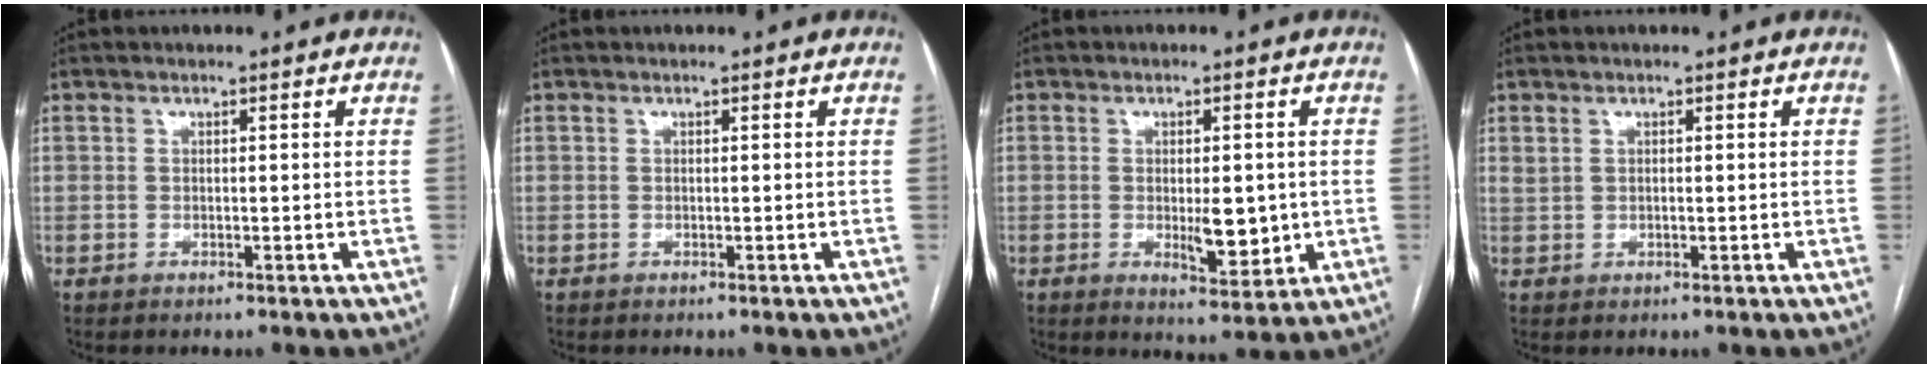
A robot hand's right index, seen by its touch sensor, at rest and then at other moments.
{"total": 0.0}
{"total": 6.1, "force": [-0.6, 2.3, 5.7], "torque": [-0.083, -0.010, -0.001]}
{"total": 1.2, "force": [0.6, 0.7, 0.8], "torque": [-0.025, 0.007, 0.018]}